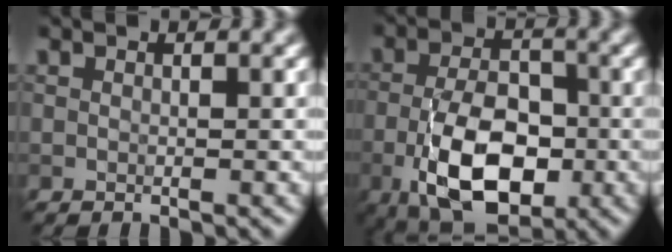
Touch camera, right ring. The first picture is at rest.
{"total": 9.0, "force": [-3.2, 4.7, 6.9], "torque": [-0.137, -0.006, -0.064]}